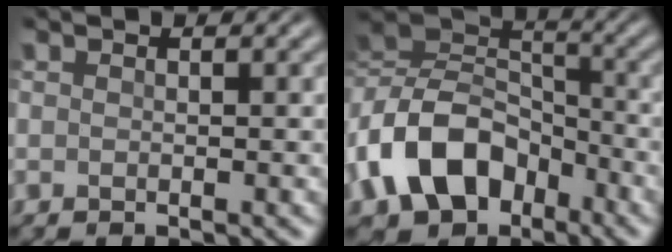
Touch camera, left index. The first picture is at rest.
{"total": 11.2, "force": [-4.9, 7.8, 6.4], "torque": [-0.130, 0.003, -0.111]}